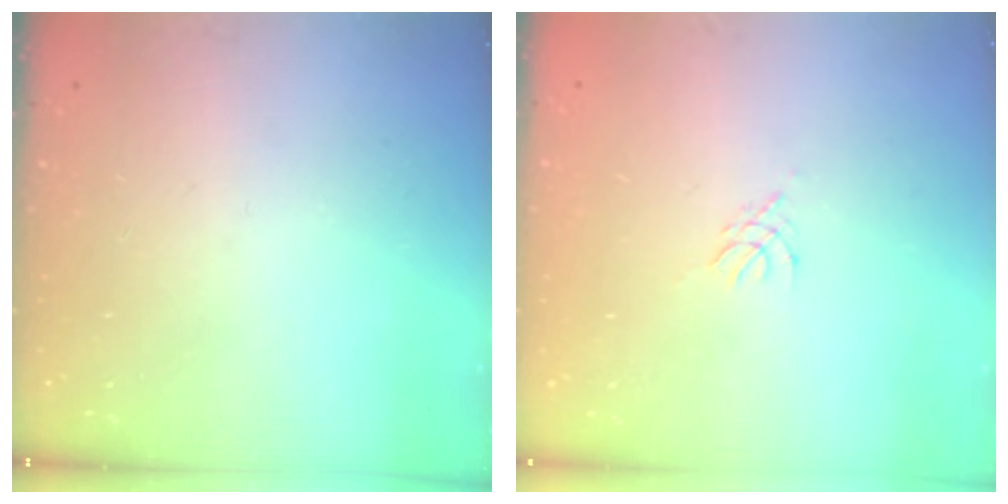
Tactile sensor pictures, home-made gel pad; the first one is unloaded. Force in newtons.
{"total": 2.8, "press": 2.7, "slide": 0.6}